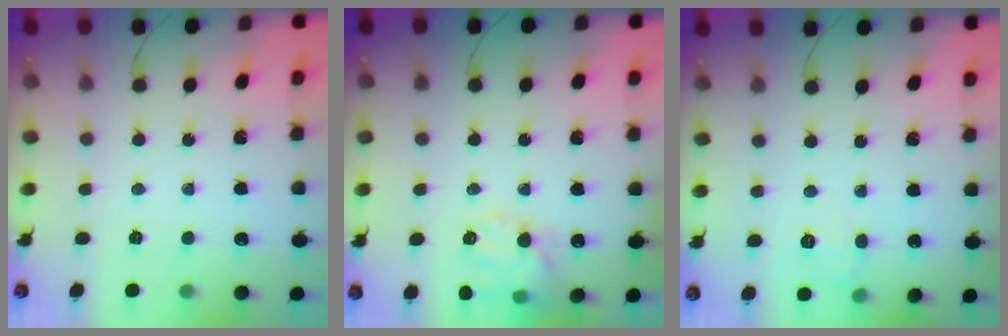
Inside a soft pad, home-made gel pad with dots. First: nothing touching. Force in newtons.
{"total": 14.0, "press": 13.9, "slide": 1.6}
{"total": 7.5, "press": 7.3, "slide": 1.4}